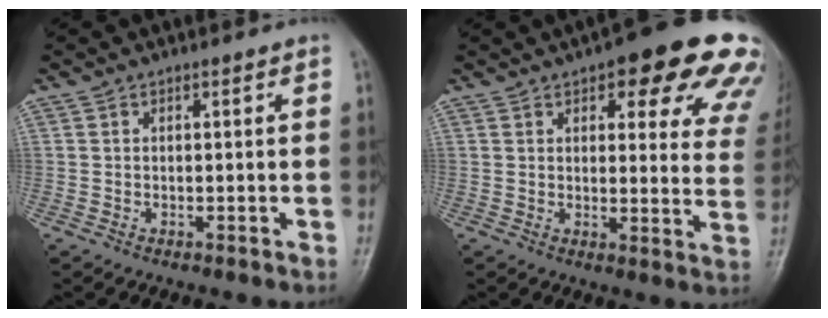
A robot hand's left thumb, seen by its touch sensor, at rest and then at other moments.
{"total": 20.2, "force": [12.0, 7.0, 14.7], "torque": [-0.131, -0.032, 0.128]}